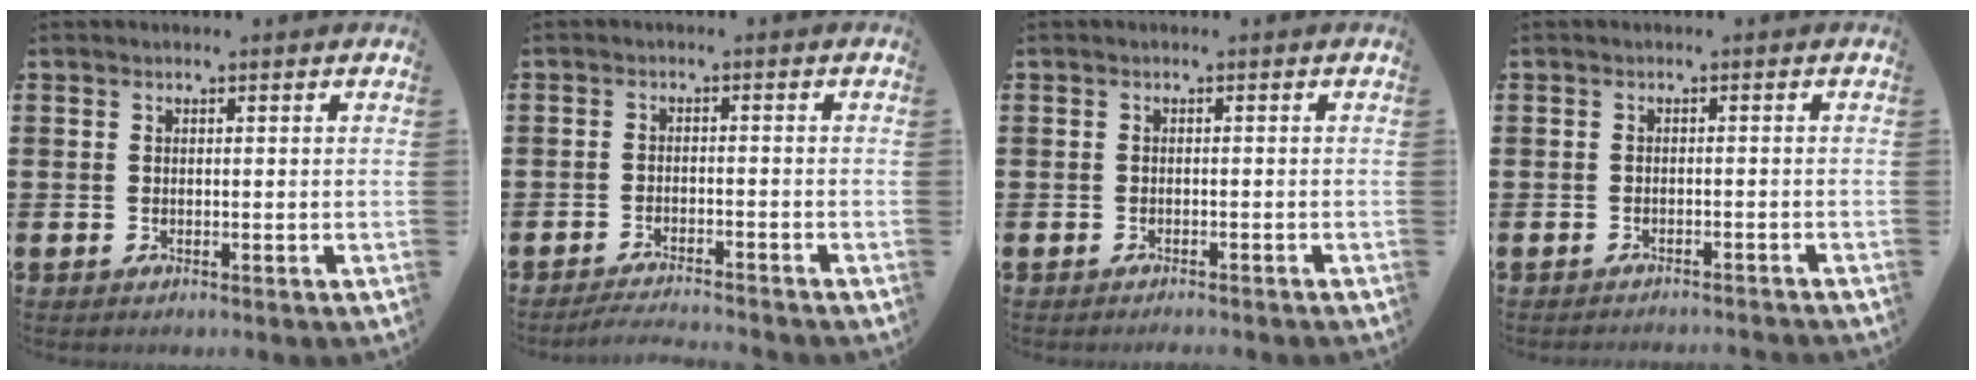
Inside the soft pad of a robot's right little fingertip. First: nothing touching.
{"total": 2.1, "force": [-2.1, -0.2, 0.5], "torque": [-0.008, 0.005, -0.042]}
{"total": 0.7, "force": [-0.7, -0.1, 0.1], "torque": [-0.001, -0.002, -0.014]}
{"total": 1.0, "force": [-1.0, -0.2, -0.1], "torque": [0.000, 0.002, -0.021]}